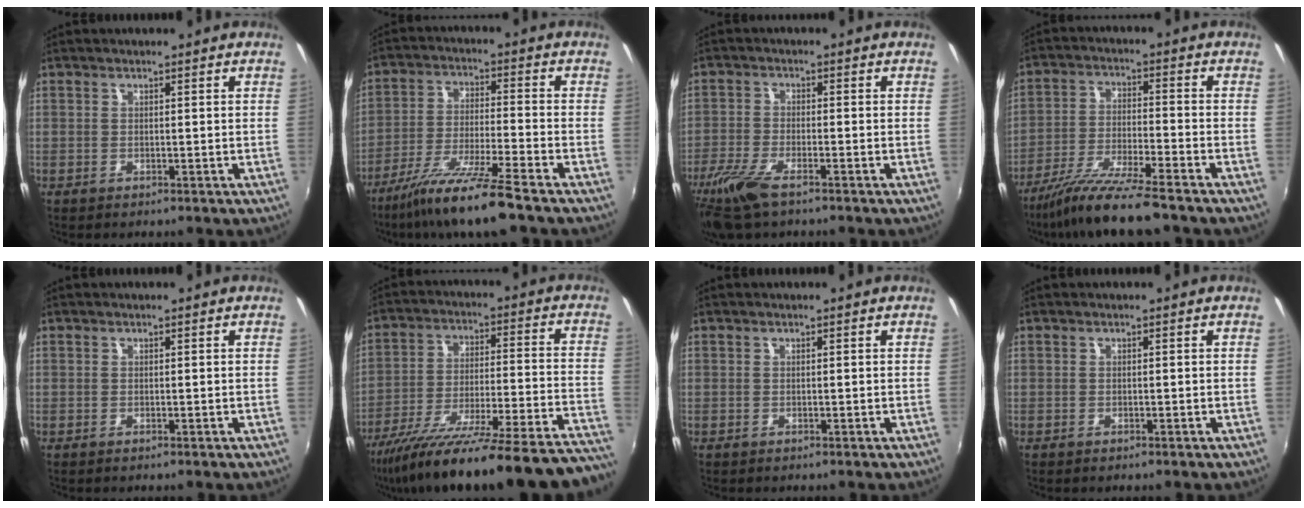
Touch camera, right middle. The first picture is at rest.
{"total": 12.7, "force": [-9.8, -0.3, 8.1], "torque": [-0.172, -0.021, -0.176]}
{"total": 8.9, "force": [-6.2, 2.3, 6.0], "torque": [-0.147, -0.025, -0.123]}
{"total": 11.9, "force": [-9.9, -0.1, 6.6], "torque": [-0.138, -0.019, -0.178]}
{"total": 0.0}
{"total": 33.8, "force": [-29.8, 1.6, 15.8], "torque": [-0.232, -0.091, -0.436]}
{"total": 0.0}
{"total": 0.0}